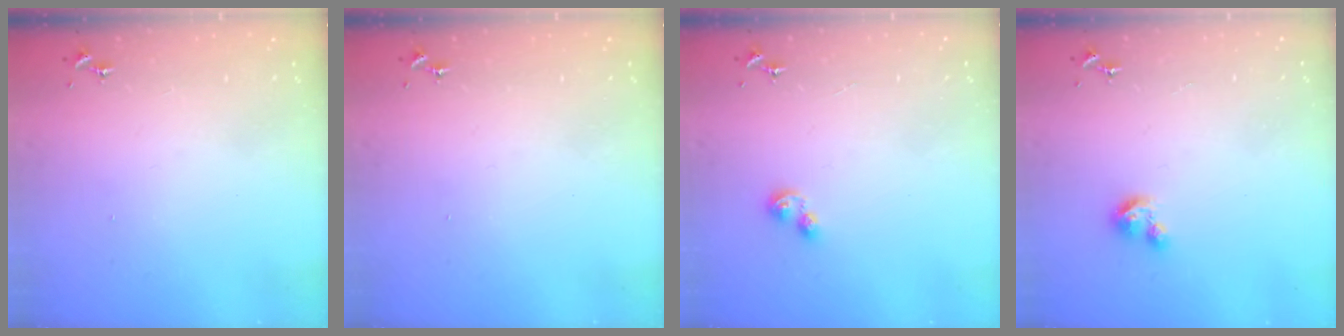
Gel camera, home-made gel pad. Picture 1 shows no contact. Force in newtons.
{"total": 0.0}
{"total": 4.6, "press": 4.5, "slide": 0.6}
{"total": 3.9, "press": 3.9, "slide": 0.3}